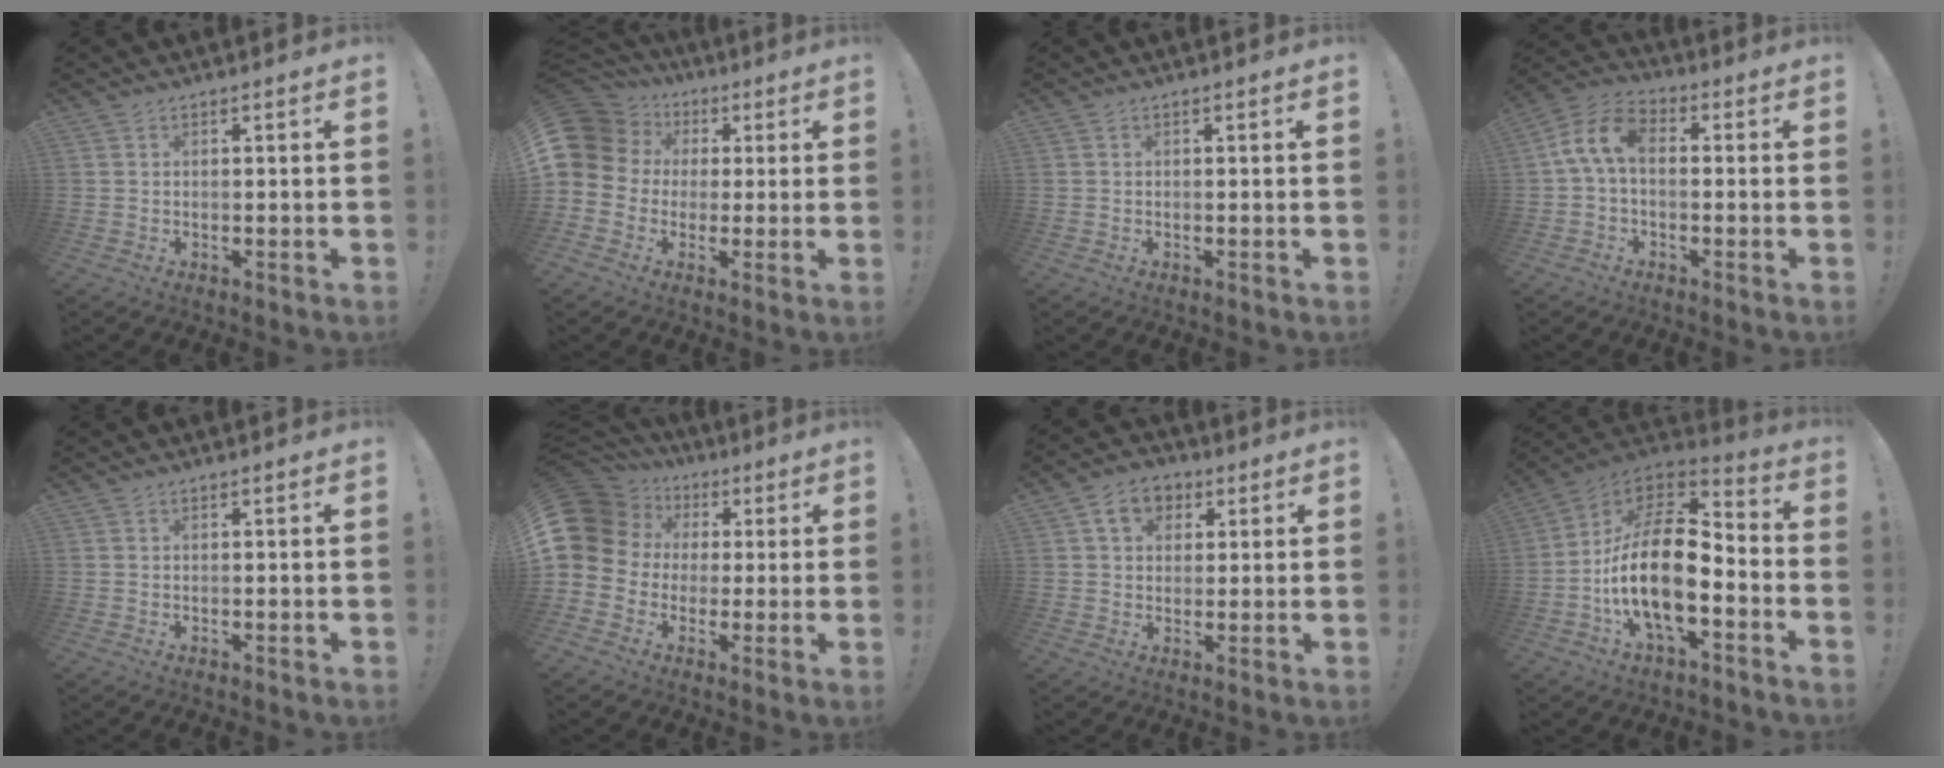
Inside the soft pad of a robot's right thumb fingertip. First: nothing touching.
{"total": 12.2, "force": [2.3, 10.7, 5.4], "torque": [-0.102, -0.002, 0.050]}
{"total": 0.0}
{"total": 9.9, "force": [0.9, 5.8, 7.9], "torque": [-0.168, 0.015, 0.024]}
{"total": 0.0}
{"total": 14.2, "force": [2.5, 12.2, 6.8], "torque": [-0.117, 0.001, 0.059]}
{"total": 8.2, "force": [3.3, 6.3, 4.0], "torque": [-0.059, 0.000, 0.063]}
{"total": 21.3, "force": [-4.2, 10.1, 18.3], "torque": [-0.352, 0.016, -0.069]}